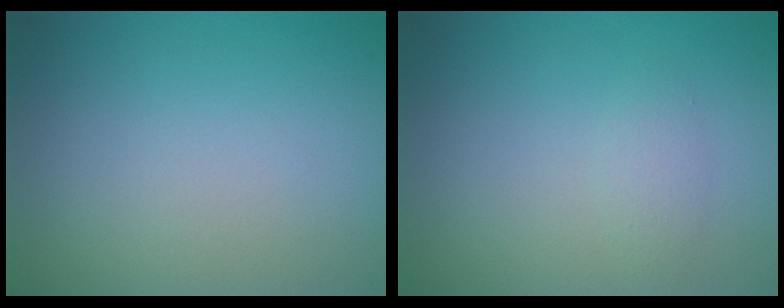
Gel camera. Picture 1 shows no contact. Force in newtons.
{"total": 1.1, "press": 1.1, "slide": 0.0}